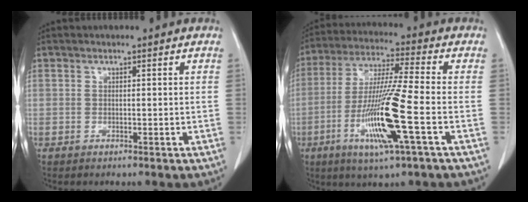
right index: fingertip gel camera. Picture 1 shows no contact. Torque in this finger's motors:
{"motor_torque": [2.14, 0.00, 0.46, 0.21]}